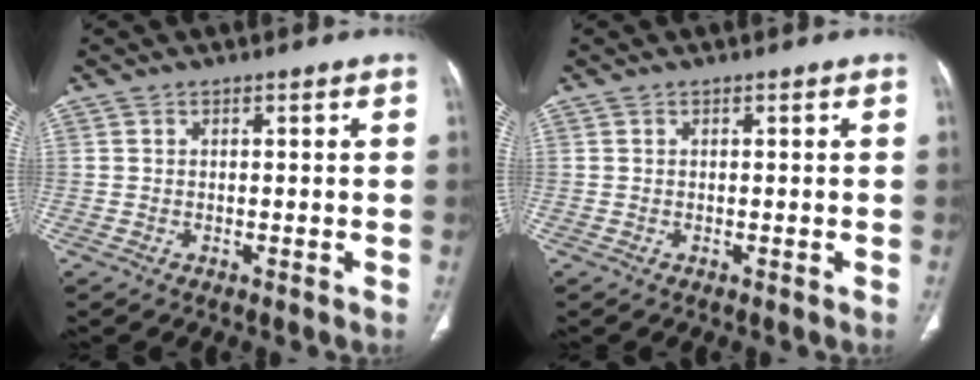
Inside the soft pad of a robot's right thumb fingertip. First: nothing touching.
{"total": 0.0}